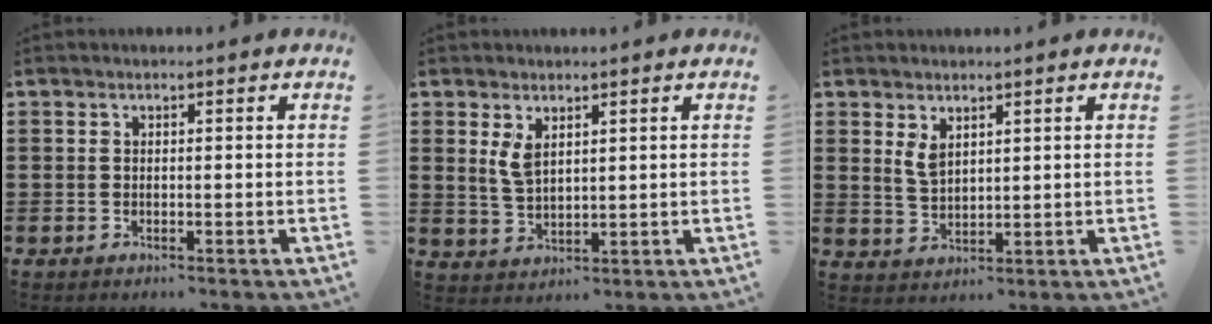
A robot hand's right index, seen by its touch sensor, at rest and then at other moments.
{"total": 3.5, "force": [1.8, 1.6, 2.5], "torque": [-0.055, 0.005, 0.032]}
{"total": 3.0, "force": [1.8, 1.5, 1.8], "torque": [-0.041, 0.003, 0.034]}